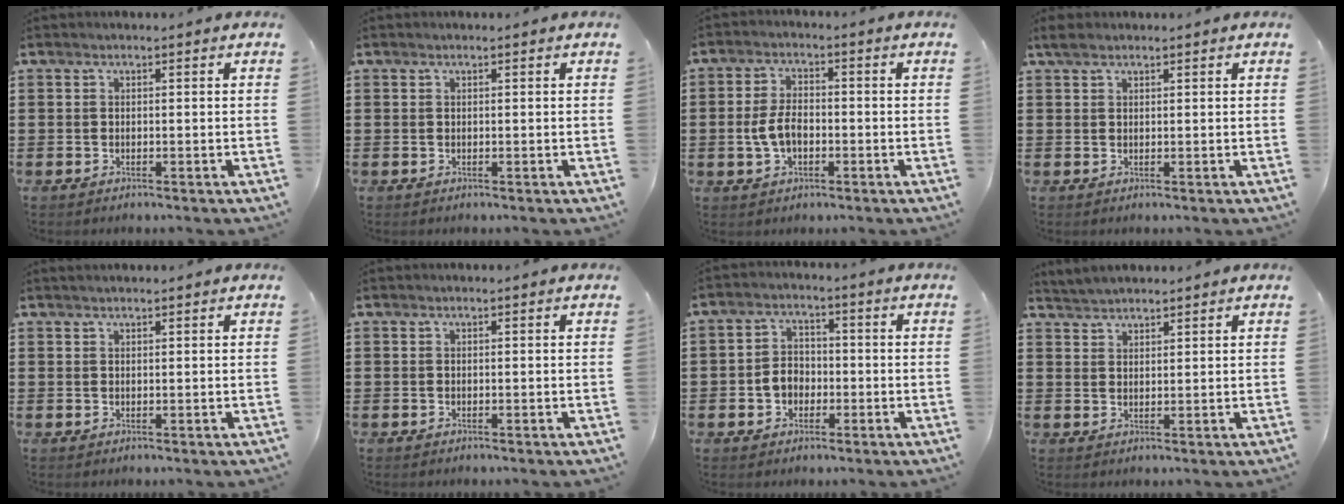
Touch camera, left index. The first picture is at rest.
{"total": 0.0}
{"total": 5.0, "force": [-0.9, 2.8, 4.0], "torque": [-0.093, 0.000, -0.022]}
{"total": 1.6, "force": [1.2, 0.7, 0.9], "torque": [-0.020, 0.004, 0.022]}
{"total": 0.6, "force": [0.6, 0.1, 0.2], "torque": [-0.005, 0.000, 0.012]}
{"total": 0.0}
{"total": 4.0, "force": [-1.3, 3.2, 2.0], "torque": [-0.046, 0.009, -0.028]}
{"total": 2.3, "force": [2.3, 0.0, -0.3], "torque": [0.001, -0.001, 0.046]}